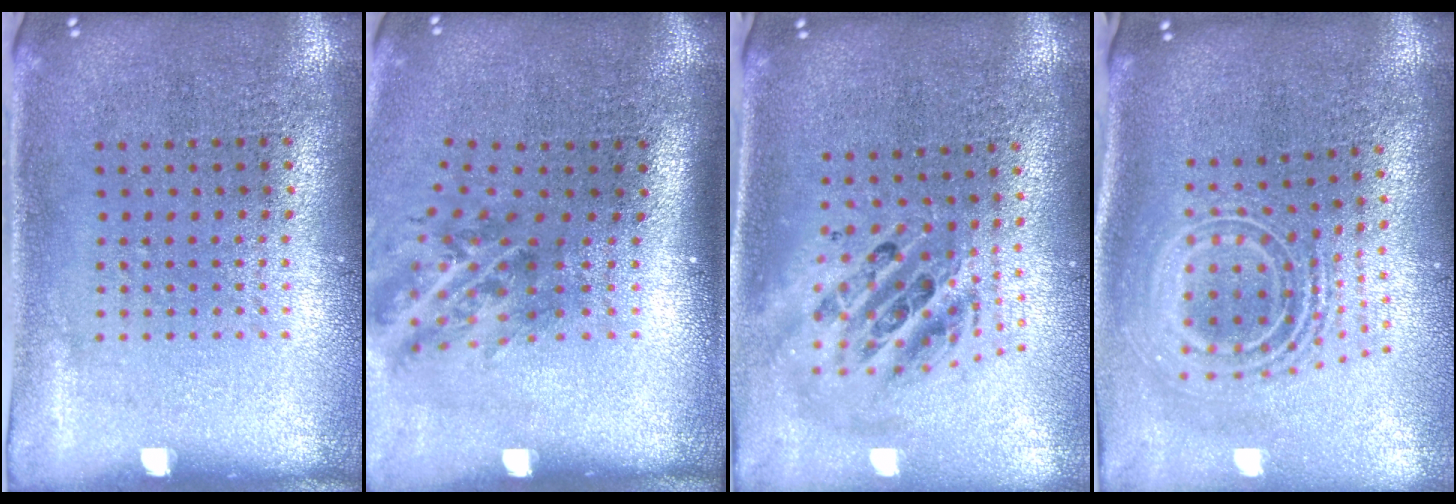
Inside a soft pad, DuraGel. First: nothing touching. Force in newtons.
{"total": 1.4, "press": 1.1, "slide": 0.9}
{"total": 2.3, "press": 1.7, "slide": 1.5}
{"total": 2.7, "press": 1.8, "slide": 1.9}